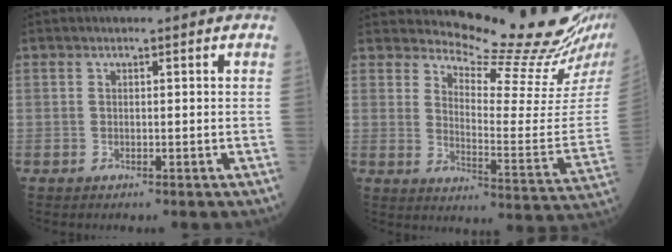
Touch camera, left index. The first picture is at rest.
{"total": 17.1, "force": [16.2, -0.8, 5.5], "torque": [-0.093, -0.115, 0.204]}